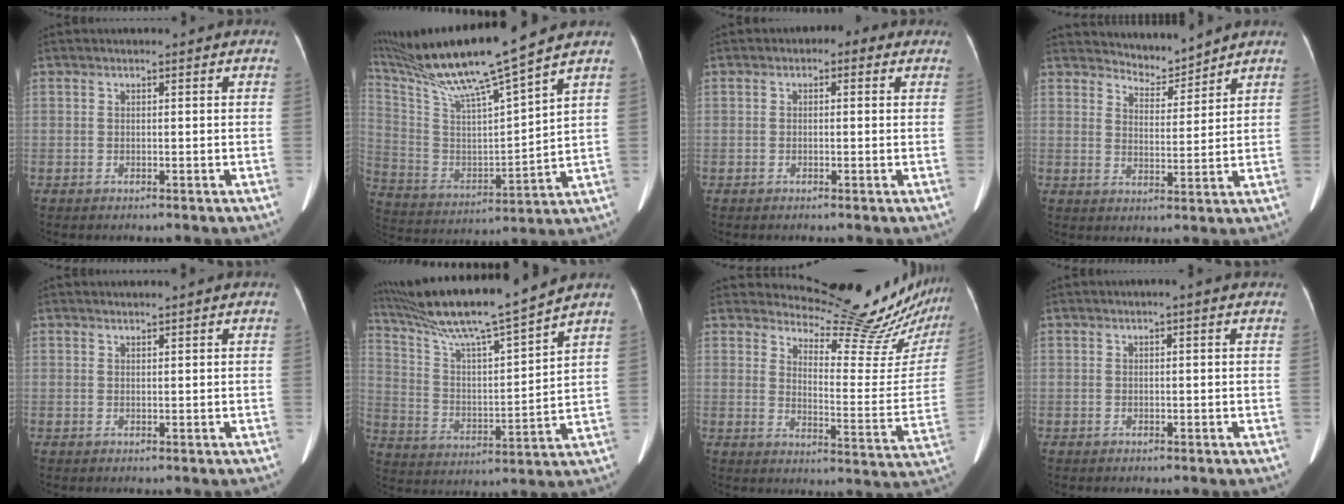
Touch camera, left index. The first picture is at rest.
{"total": 18.6, "force": [15.6, -1.5, 10.0], "torque": [-0.194, -0.009, 0.286]}
{"total": 2.2, "force": [1.0, 1.4, 1.4], "torque": [-0.014, 0.015, 0.006]}
{"total": 4.7, "force": [4.7, 0.2, -0.5], "torque": [0.006, -0.003, 0.080]}
{"total": 1.6, "force": [1.5, -0.1, 0.3], "torque": [-0.004, 0.015, 0.032]}
{"total": 17.2, "force": [15.0, -1.3, 8.2], "torque": [-0.153, -0.006, 0.261]}
{"total": 19.1, "force": [18.7, 1.7, 3.9], "torque": [-0.051, -0.116, 0.218]}
{"total": 1.0, "force": [0.6, -0.1, 0.7], "torque": [-0.013, 0.008, 0.009]}